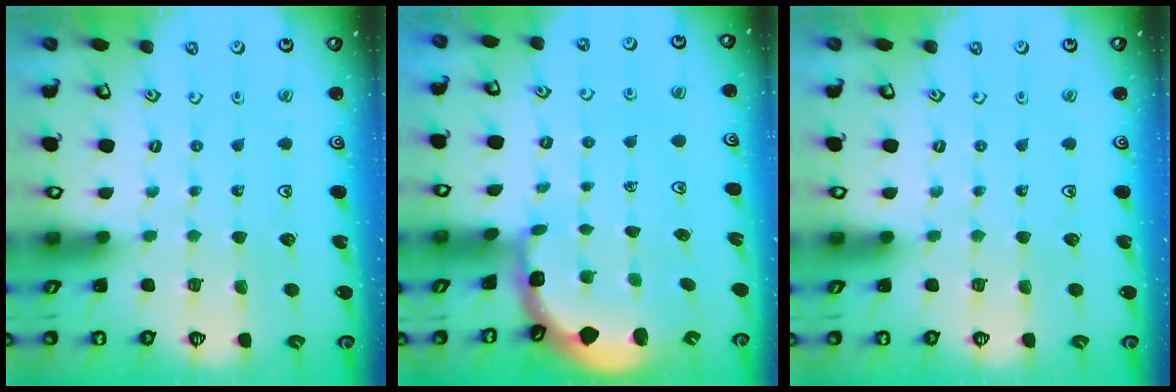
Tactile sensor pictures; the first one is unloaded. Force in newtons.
{"total": 1.7, "press": 1.6, "slide": 0.4}
{"total": 0.0}